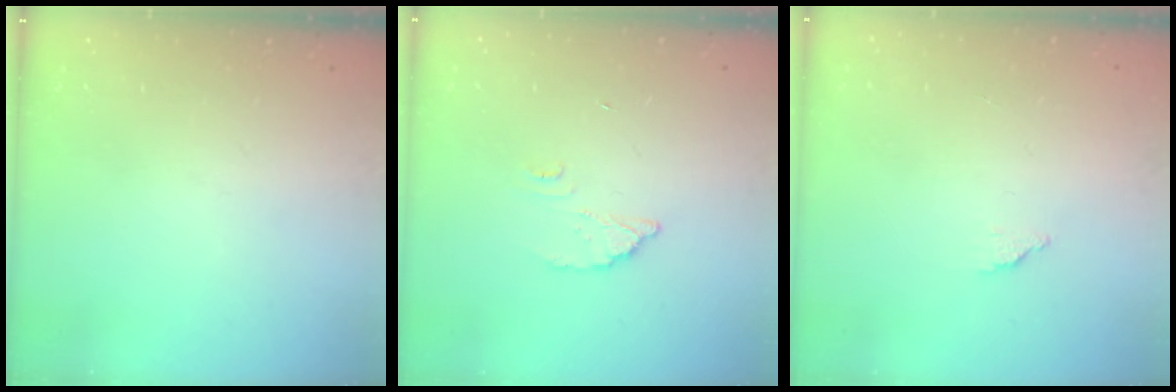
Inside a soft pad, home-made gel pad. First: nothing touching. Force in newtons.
{"total": 2.8, "press": 2.8, "slide": 0.2}
{"total": 1.7, "press": 1.7, "slide": 0.1}